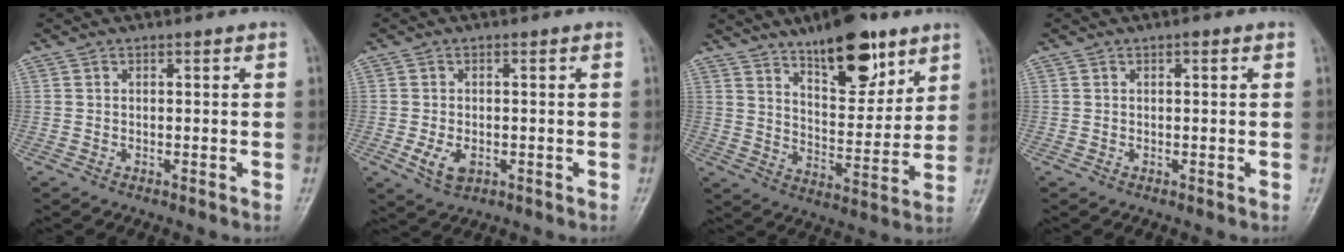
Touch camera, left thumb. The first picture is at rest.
{"total": 4.1, "force": [-1.1, 2.6, 3.0], "torque": [-0.054, -0.005, -0.014]}
{"total": 16.1, "force": [10.3, 6.4, 10.5], "torque": [-0.117, -0.059, 0.168]}
{"total": 0.7, "force": [0.3, 0.2, 0.6], "torque": [-0.008, 0.002, 0.001]}